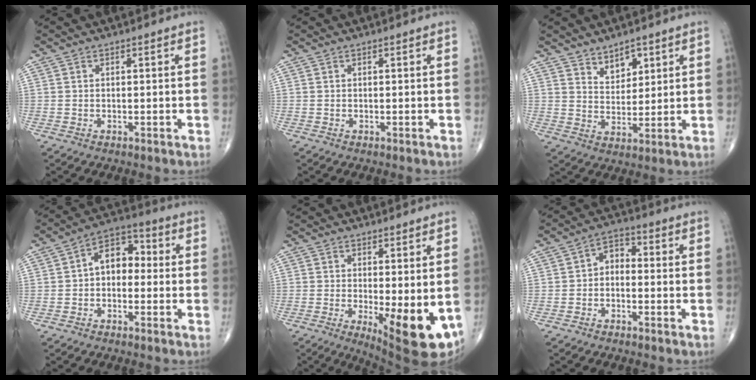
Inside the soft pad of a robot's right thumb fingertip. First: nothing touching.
{"total": 0.0}
{"total": 5.2, "force": [3.6, 2.9, 2.4], "torque": [-0.017, -0.030, 0.067]}
{"total": 7.7, "force": [-0.2, 5.3, 5.6], "torque": [-0.059, 0.030, -0.020]}
{"total": 11.3, "force": [-1.9, 3.7, 10.5], "torque": [-0.138, -0.026, -0.015]}
{"total": 4.2, "force": [-0.8, 2.9, 2.9], "torque": [-0.032, 0.024, -0.030]}